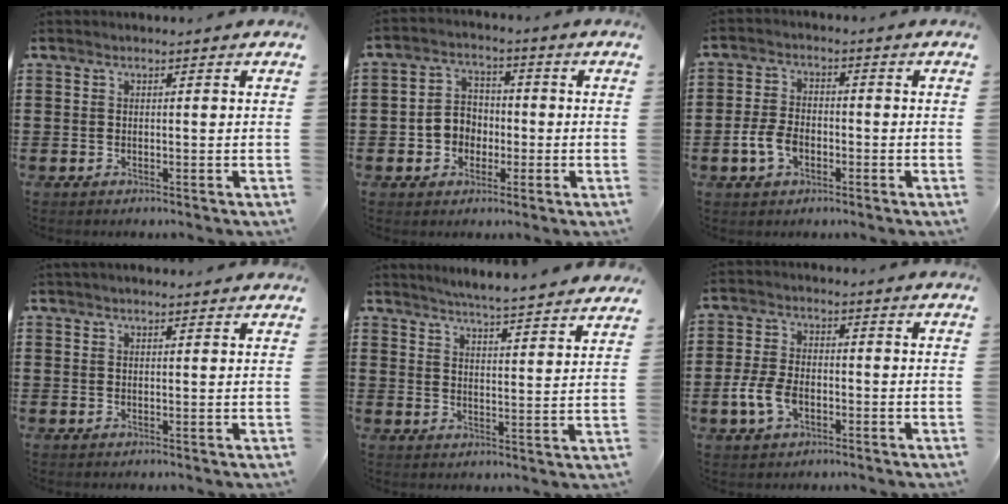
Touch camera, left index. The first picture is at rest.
{"total": 4.7, "force": [-1.7, 4.1, 1.6], "torque": [-0.042, 0.015, -0.036]}
{"total": 5.1, "force": [-1.9, 3.1, 3.6], "torque": [-0.082, 0.003, -0.039]}
{"total": 1.4, "force": [1.2, 0.1, 0.5], "torque": [-0.012, 0.002, 0.024]}
{"total": 4.5, "force": [4.4, -0.8, 0.7], "torque": [-0.032, -0.032, 0.075]}
{"total": 5.9, "force": [-2.0, 3.6, 4.3], "torque": [-0.100, 0.002, -0.042]}